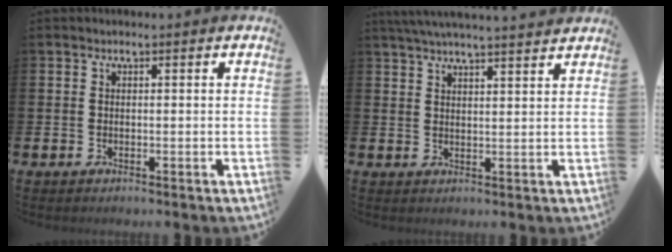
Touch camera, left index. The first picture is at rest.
{"total": 4.7, "force": [4.4, -0.3, 1.5], "torque": [-0.040, -0.015, 0.080]}